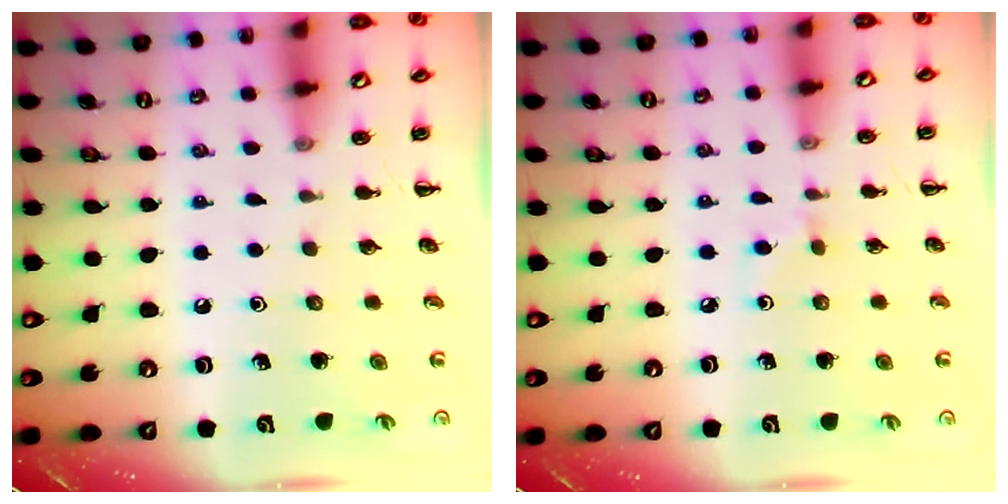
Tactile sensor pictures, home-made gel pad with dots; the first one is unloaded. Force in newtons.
{"total": 2.0, "press": 1.8, "slide": 0.8}